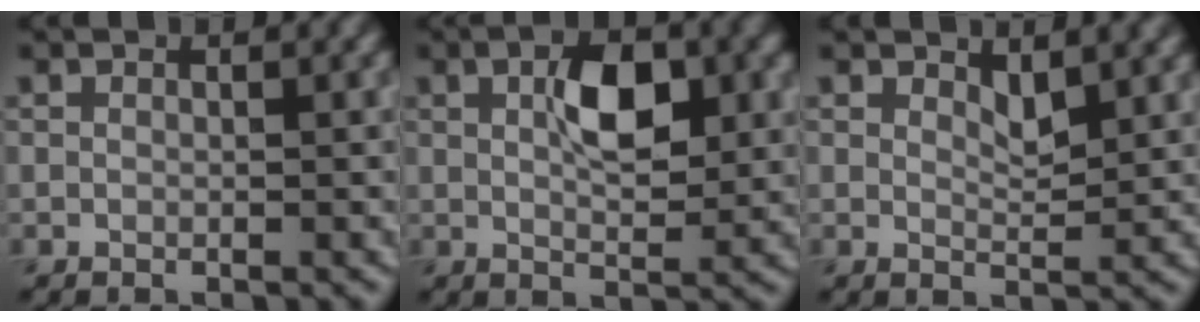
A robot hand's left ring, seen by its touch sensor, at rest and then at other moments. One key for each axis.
{"total": 5.1, "fx": 1.1, "fy": 2.5, "fz": 4.3, "tx": -0.074, "ty": 0.003, "tz": 0.018}
{"total": 1.9, "fx": 1.3, "fy": 0.6, "fz": 1.2, "tx": -0.021, "ty": -0.005, "tz": 0.025}